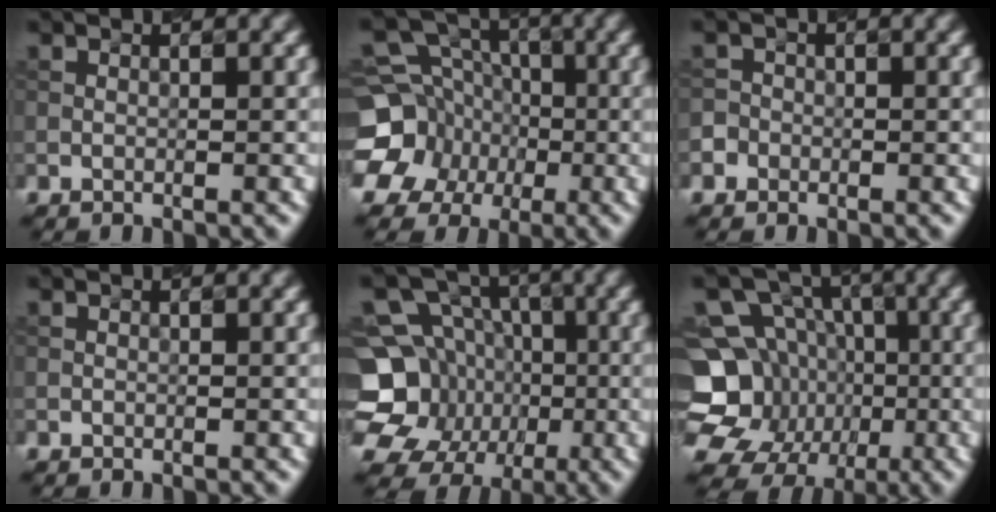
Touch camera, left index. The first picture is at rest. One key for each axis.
{"total": 10.5, "fx": -2.5, "fy": 9.5, "fz": 3.6, "tx": -0.086, "ty": 0.001, "tz": -0.066}
{"total": 1.6, "fx": -0.7, "fy": 1.5, "fz": 0.2, "tx": 0.007, "ty": 0.008, "tz": -0.017}
{"total": 0.0}
{"total": 13.2, "fx": -2.8, "fy": 12.2, "fz": 4.3, "tx": -0.121, "ty": -0.009, "tz": -0.061}
{"total": 14.9, "fx": -3.3, "fy": 13.7, "fz": 4.9, "tx": -0.132, "ty": -0.012, "tz": -0.066}